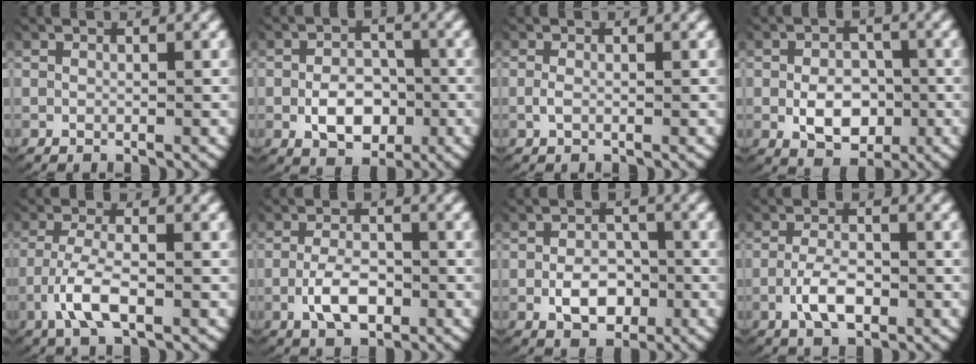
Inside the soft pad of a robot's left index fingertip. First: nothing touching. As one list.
[{"total": 4.7, "force": [-1.4, 3.4, 2.9], "torque": [-0.046, -0.016, -0.017]}, {"total": 0.7, "force": [-0.3, 0.2, 0.6], "torque": [-0.024, -0.008, 0.000]}, {"total": 4.7, "force": [-1.1, 3.4, 3.1], "torque": [-0.050, -0.023, -0.008]}, {"total": 4.3, "force": [-1.7, 1.6, 3.6], "torque": [-0.086, -0.016, -0.024]}, {"total": 3.8, "force": [-1.5, 2.0, 2.9], "torque": [-0.054, -0.011, -0.022]}, {"total": 4.1, "force": [-1.3, 2.9, 2.5], "torque": [-0.038, -0.014, -0.016]}, {"total": 3.5, "force": [-1.5, 1.7, 2.7], "torque": [-0.054, -0.011, -0.022]}]